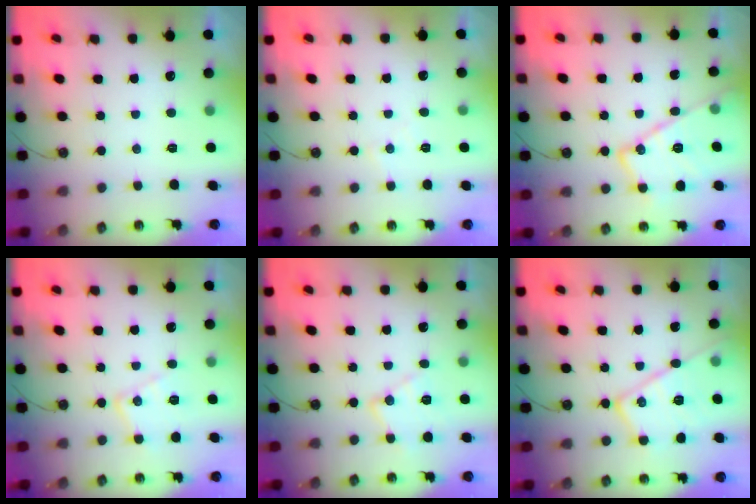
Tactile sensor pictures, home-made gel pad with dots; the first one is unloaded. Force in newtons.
{"total": 4.0, "press": 4.0, "slide": 0.5}
{"total": 16.9, "press": 16.8, "slide": 1.0}
{"total": 11.2, "press": 11.1, "slide": 0.7}
{"total": 11.4, "press": 11.4, "slide": 0.6}
{"total": 17.6, "press": 17.5, "slide": 0.8}